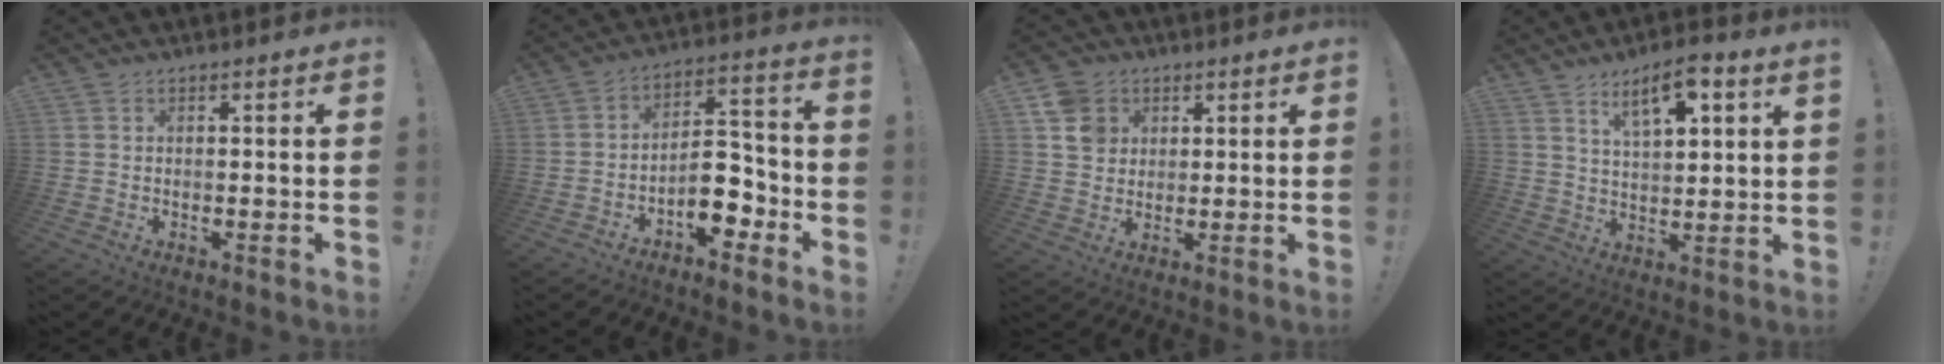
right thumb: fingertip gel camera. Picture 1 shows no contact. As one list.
[{"total": 11.1, "force": [-5.5, 6.2, 7.4], "torque": [-0.107, 0.037, -0.088]}, {"total": 9.8, "force": [3.9, 8.2, 3.5], "torque": [-0.054, -0.013, 0.082]}, {"total": 9.1, "force": [5.7, 2.1, 6.7], "torque": [-0.109, -0.022, 0.096]}]